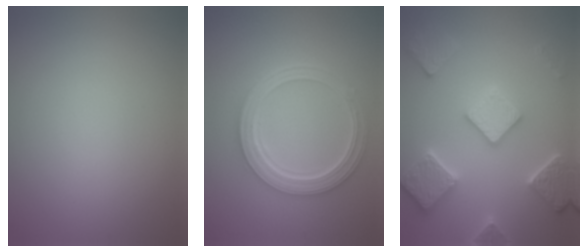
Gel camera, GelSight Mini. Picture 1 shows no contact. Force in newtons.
{"total": 5.7, "press": 4.3, "slide": 3.7}
{"total": 5.7, "press": 5.6, "slide": 1.3}